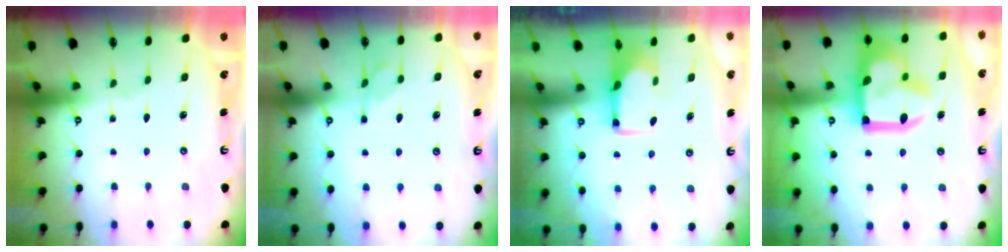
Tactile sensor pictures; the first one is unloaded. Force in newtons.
{"total": 1.7, "press": 1.5, "slide": 0.9}
{"total": 1.7, "press": 1.6, "slide": 0.6}
{"total": 20.2, "press": 20.1, "slide": 2.3}